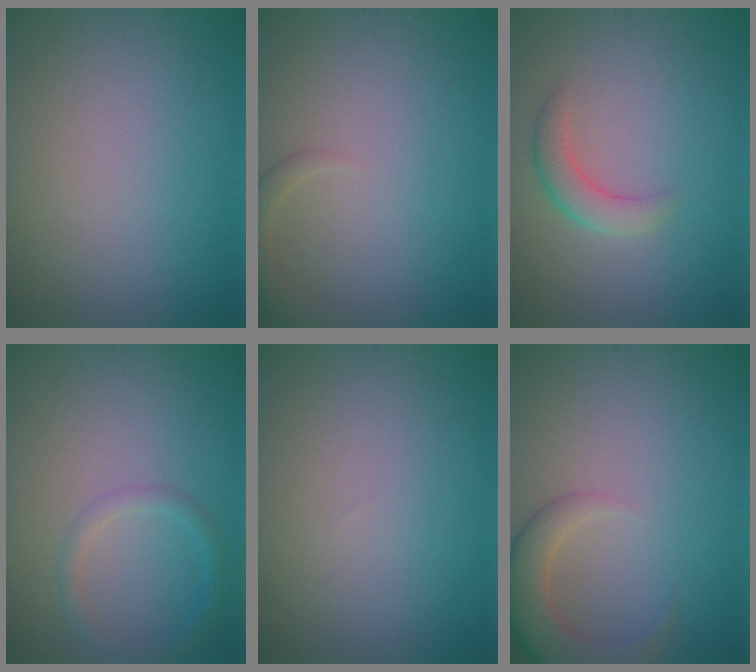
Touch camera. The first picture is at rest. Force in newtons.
{"total": 1.5, "press": 1.5, "slide": 0.1}
{"total": 2.5, "press": 2.5, "slide": 0.1}
{"total": 1.9, "press": 1.9, "slide": 0.2}
{"total": 0.0}
{"total": 4.6, "press": 4.6, "slide": 0.5}